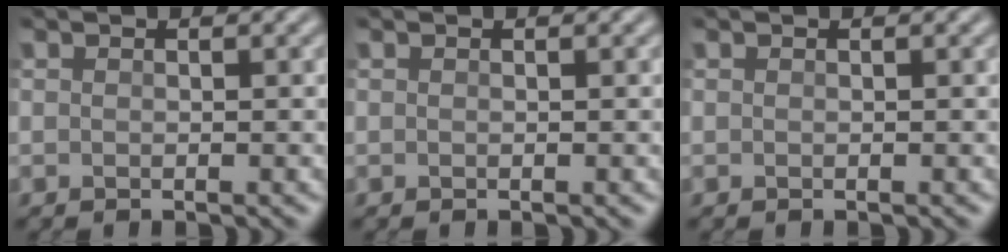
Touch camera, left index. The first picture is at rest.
{"total": 0.0}
{"total": 0.0}